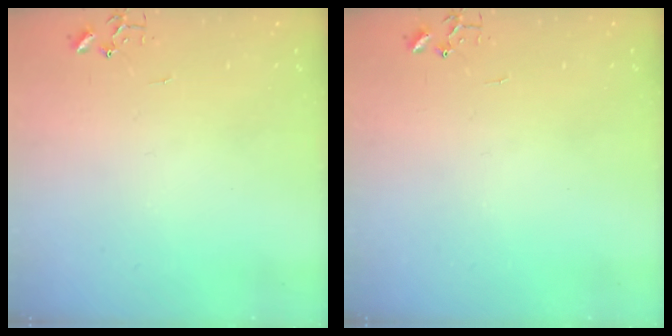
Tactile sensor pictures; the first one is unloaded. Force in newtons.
{"total": 0.0}